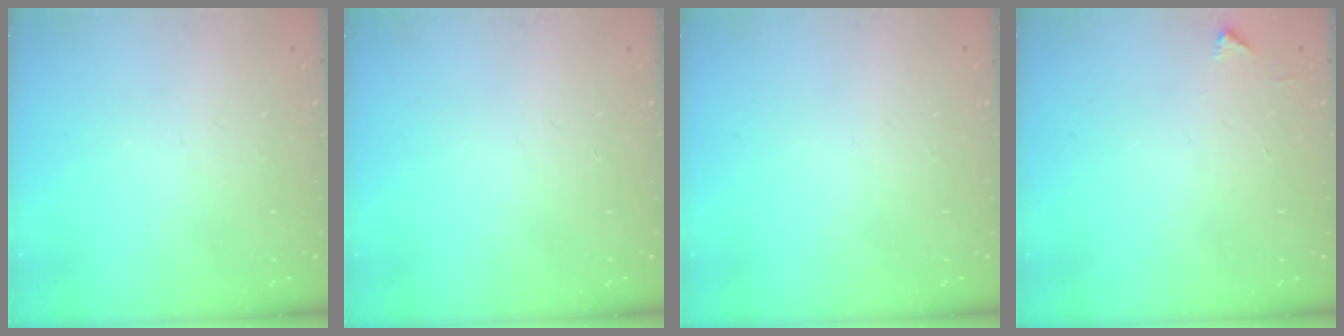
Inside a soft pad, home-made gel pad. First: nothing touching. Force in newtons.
{"total": 0.0}
{"total": 0.0}
{"total": 2.1, "press": 2.1, "slide": 0.3}